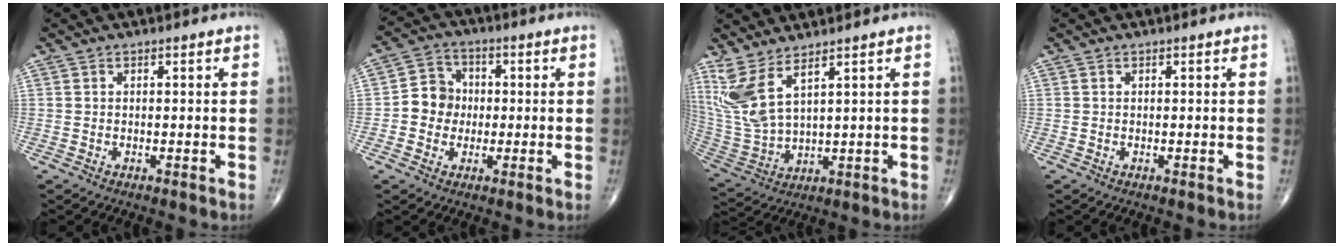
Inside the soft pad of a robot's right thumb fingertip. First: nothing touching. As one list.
[{"total": 7.1, "force": [-0.6, 6.5, 2.9], "torque": [-0.018, 0.019, -0.023]}, {"total": 9.5, "force": [5.6, 2.7, 7.2], "torque": [-0.175, -0.033, 0.137]}, {"total": 0.0}]